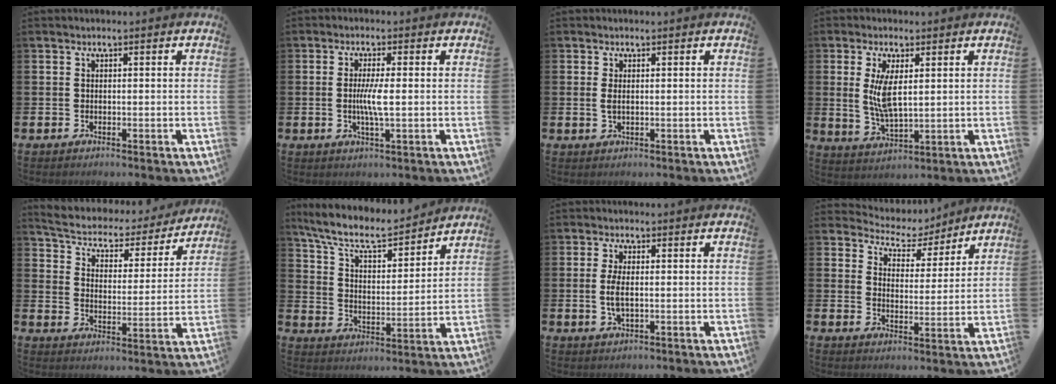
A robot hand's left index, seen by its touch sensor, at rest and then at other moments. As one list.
[{"total": 3.5, "force": [0.0, 0.4, 3.5], "torque": [-0.065, -0.002, -0.003]}, {"total": 1.3, "force": [0.3, 0.5, 1.2], "torque": [-0.014, 0.001, 0.001]}, {"total": 5.9, "force": [1.7, 2.3, 5.2], "torque": [-0.097, 0.000, 0.027]}, {"total": 4.8, "force": [4.4, 1.6, 1.0], "torque": [-0.045, -0.039, 0.068]}, {"total": 8.2, "force": [7.4, 2.0, 2.7], "torque": [-0.089, -0.049, 0.129]}, {"total": 3.2, "force": [0.0, 1.3, 3.0], "torque": [-0.064, 0.002, -0.004]}, {"total": 5.2, "force": [4.8, 2.0, -0.2], "torque": [-0.024, -0.043, 0.080]}]